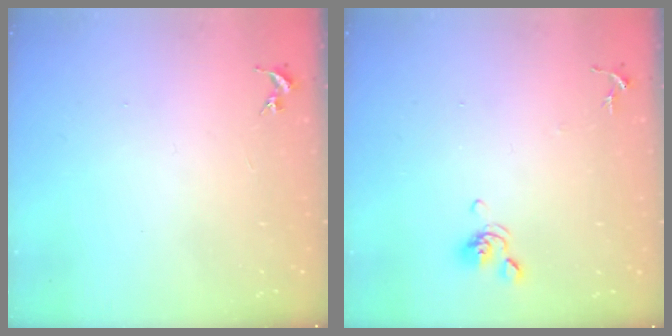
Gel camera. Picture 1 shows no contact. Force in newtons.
{"total": 6.9, "press": 6.7, "slide": 1.6}